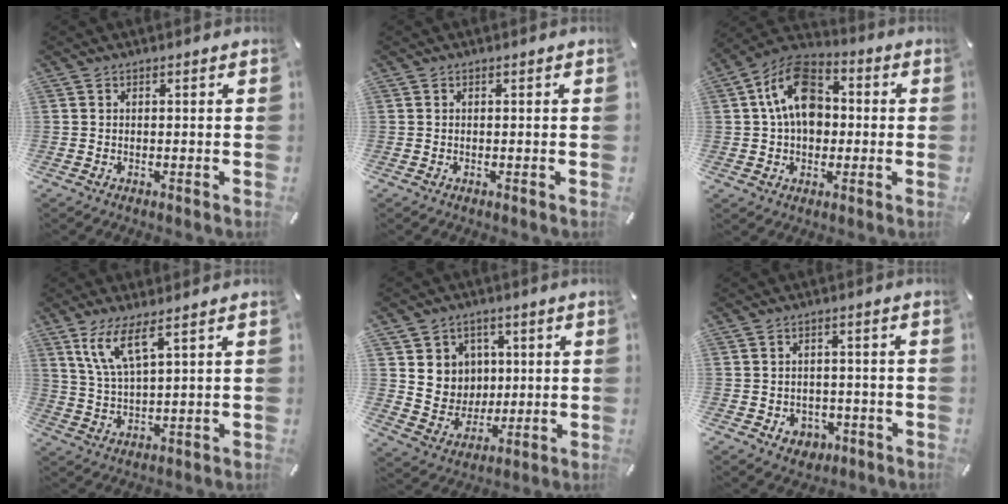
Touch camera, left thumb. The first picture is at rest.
{"total": 0.0}
{"total": 13.7, "force": [1.8, 10.1, 9.1], "torque": [-0.170, 0.013, 0.032]}
{"total": 8.7, "force": [5.4, 2.2, 6.4], "torque": [-0.145, -0.013, 0.096]}
{"total": 9.3, "force": [2.8, 8.8, 0.8], "torque": [-0.022, -0.020, 0.061]}
{"total": 4.4, "force": [-1.3, 3.9, 1.5], "torque": [-0.012, 0.004, -0.024]}